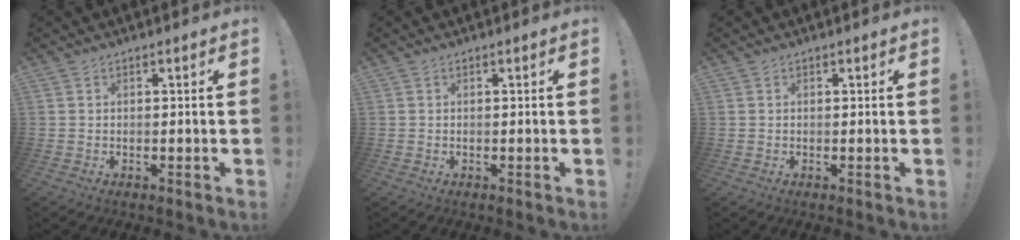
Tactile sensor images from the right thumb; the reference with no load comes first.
{"total": 0.0}
{"total": 0.0}